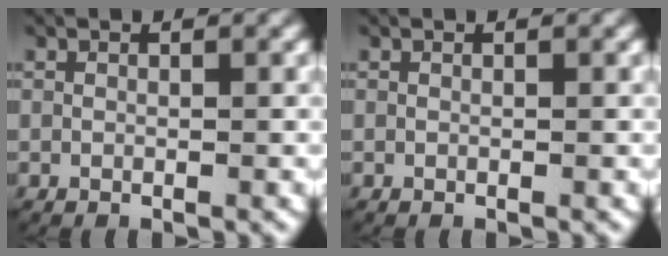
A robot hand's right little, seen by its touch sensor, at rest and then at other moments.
{"total": 0.0}